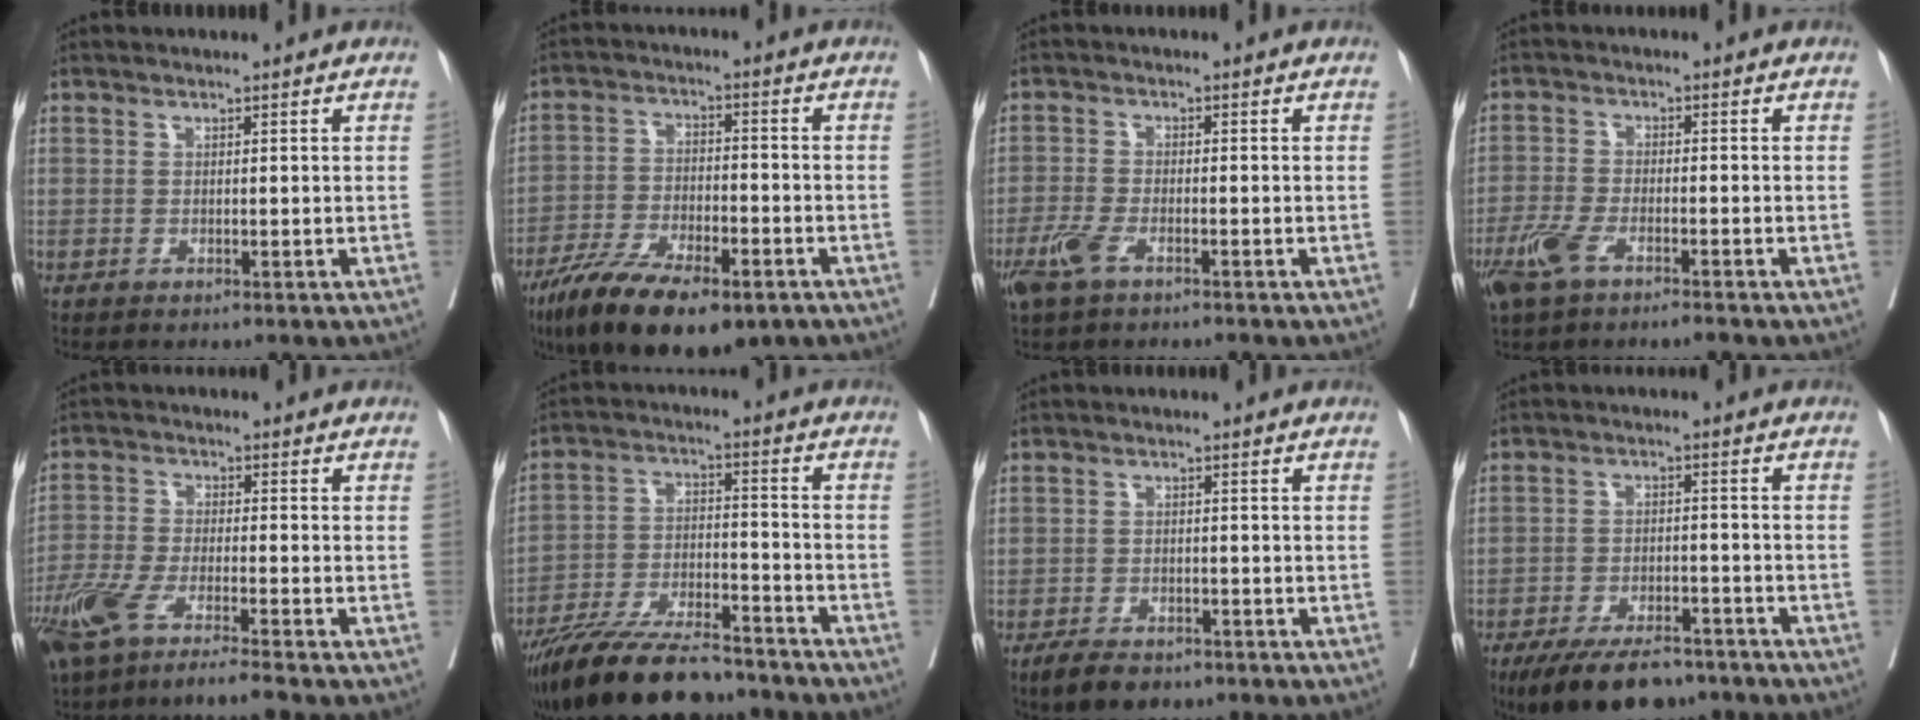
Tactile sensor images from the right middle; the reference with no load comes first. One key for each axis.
{"total": 15.3, "fx": -10.1, "fy": 5.0, "fz": 10.3, "tx": -0.187, "ty": -0.022, "tz": -0.170}
{"total": 4.4, "fx": -2.6, "fy": 1.5, "fz": 3.2, "tx": -0.077, "ty": -0.005, "tz": -0.052}
{"total": 6.0, "fx": -3.8, "fy": 1.6, "fz": 4.3, "tx": -0.092, "ty": -0.008, "tz": -0.072}
{"total": 9.1, "fx": -6.4, "fy": 0.6, "fz": 6.3, "tx": -0.120, "ty": -0.022, "tz": -0.121}
{"total": 17.6, "fx": -15.2, "fy": 3.5, "fz": 8.1, "tx": -0.159, "ty": -0.013, "tz": -0.259}
{"total": 4.7, "fx": -3.4, "fy": 2.5, "fz": 2.0, "tx": -0.042, "ty": -0.004, "tz": -0.053}
{"total": 11.2, "fx": -8.8, "fy": 4.1, "fz": 5.5, "tx": -0.086, "ty": -0.007, "tz": -0.142}